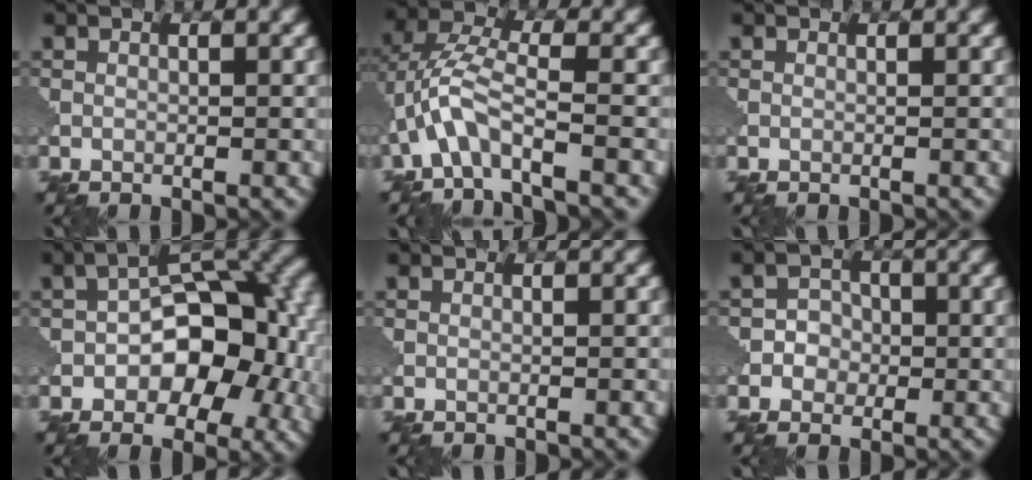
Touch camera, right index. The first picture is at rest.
{"total": 4.6, "force": [-2.1, 1.3, 3.9], "torque": [-0.086, 0.016, -0.052]}
{"total": 0.0}
{"total": 10.8, "force": [-1.3, 6.8, 8.3], "torque": [-0.088, 0.014, -0.028]}
{"total": 0.0}
{"total": 2.6, "force": [-0.6, 2.4, 0.6], "torque": [0.011, 0.007, -0.023]}